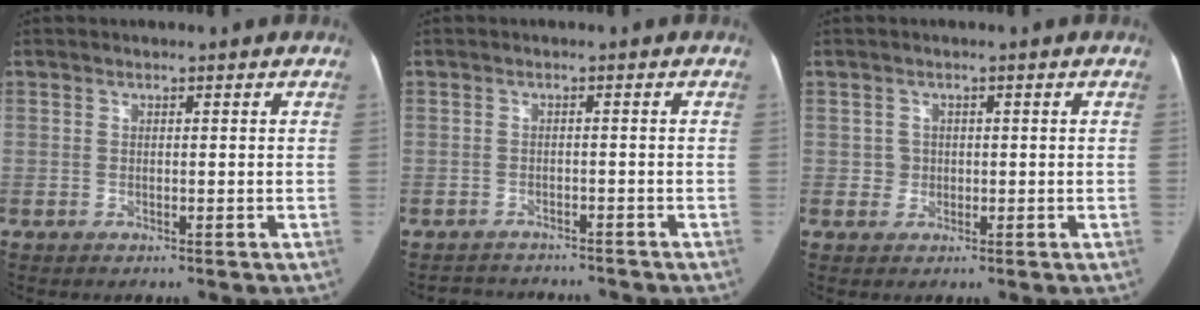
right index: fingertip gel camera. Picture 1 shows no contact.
{"total": 5.7, "force": [-5.3, 1.9, 0.3], "torque": [0.000, 0.009, -0.075]}
{"total": 2.1, "force": [0.0, 2.0, 0.3], "torque": [-0.002, 0.007, 0.003]}